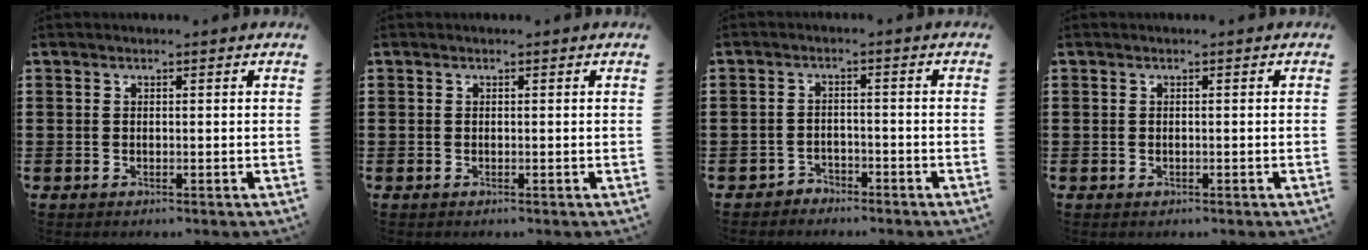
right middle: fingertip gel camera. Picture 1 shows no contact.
{"total": 0.0}
{"total": 2.4, "force": [-2.3, 0.7, -0.1], "torque": [-0.007, 0.000, -0.050]}
{"total": 0.0}